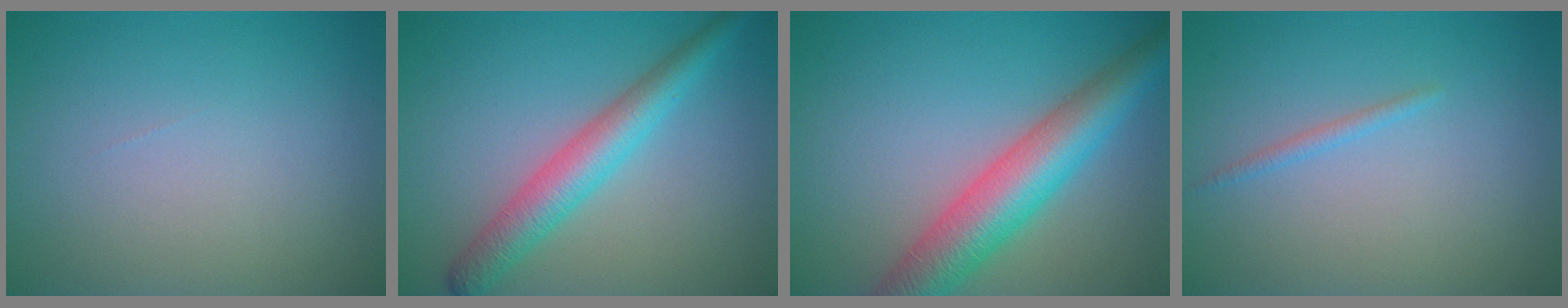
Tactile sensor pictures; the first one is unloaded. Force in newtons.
{"total": 4.4, "press": 4.4, "slide": 0.1}
{"total": 7.4, "press": 7.4, "slide": 0.3}
{"total": 0.8, "press": 0.8, "slide": 0.1}